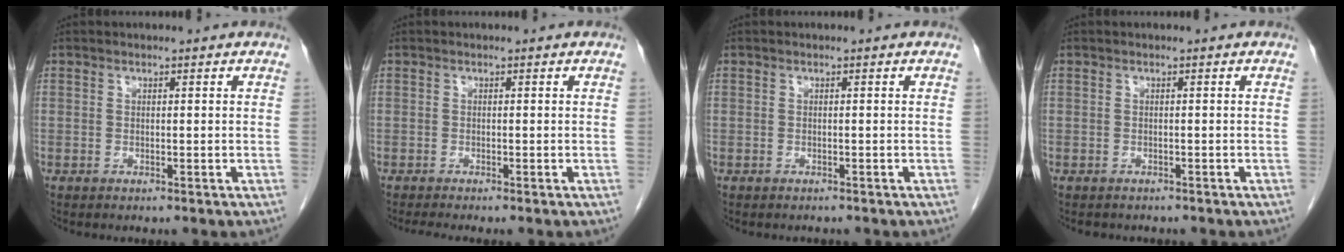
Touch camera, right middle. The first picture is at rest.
{"total": 1.8, "force": [-1.6, -0.3, 0.8], "torque": [-0.016, -0.004, -0.027]}
{"total": 1.1, "force": [-1.0, 0.4, 0.2], "torque": [-0.010, -0.001, -0.014]}
{"total": 2.6, "force": [-2.3, 1.1, 0.6], "torque": [-0.014, -0.002, -0.026]}